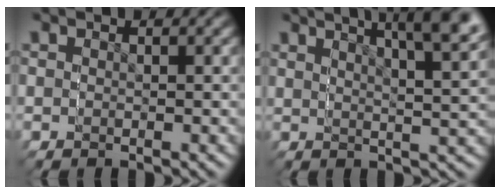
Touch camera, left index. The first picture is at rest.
{"total": 4.6, "force": [3.9, -0.5, 2.4], "torque": [-0.025, 0.024, 0.051]}